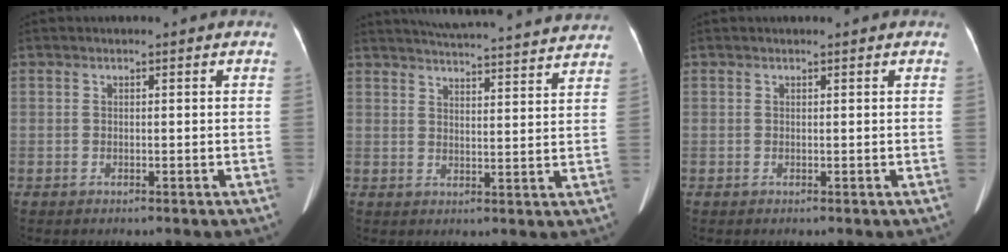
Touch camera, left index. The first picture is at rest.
{"total": 22.1, "force": [20.8, 1.6, 7.2], "torque": [-0.104, -0.007, 0.259]}
{"total": 0.0}